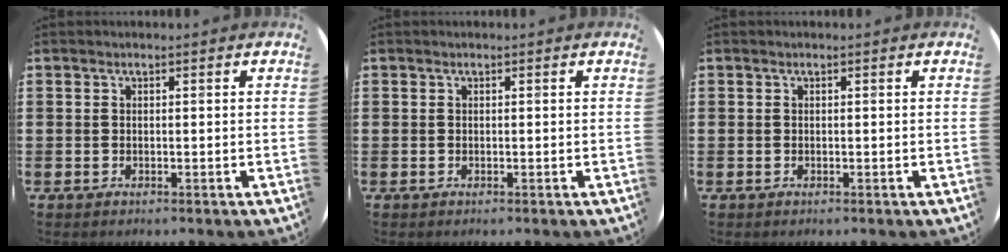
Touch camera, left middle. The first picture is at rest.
{"total": 0.0}
{"total": 0.0}